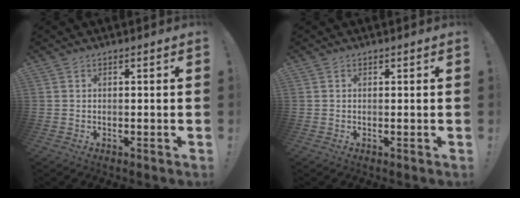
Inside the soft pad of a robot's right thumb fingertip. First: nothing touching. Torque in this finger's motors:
{"motor_torque": [-0.14, 0.04, 0.14, -0.03, -0.03]}